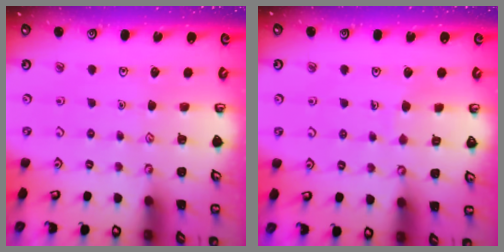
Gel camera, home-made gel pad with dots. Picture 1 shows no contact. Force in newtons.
{"total": 3.5, "press": 3.5, "slide": 0.2}